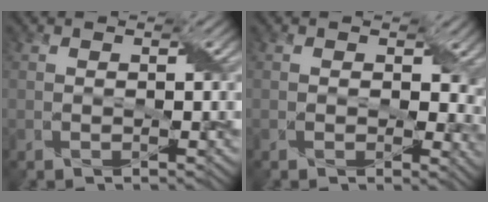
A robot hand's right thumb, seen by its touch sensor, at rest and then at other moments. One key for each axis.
{"total": 5.0, "fx": 0.6, "fy": 3.5, "fz": 3.4, "tx": -0.044, "ty": -0.015, "tz": 0.011}